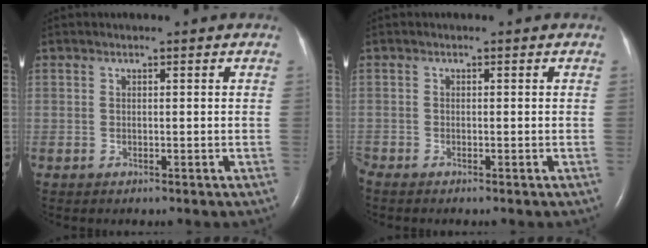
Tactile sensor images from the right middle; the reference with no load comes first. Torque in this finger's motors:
{"motor_torque": [1.17, -0.98, 0.23, 0.09]}